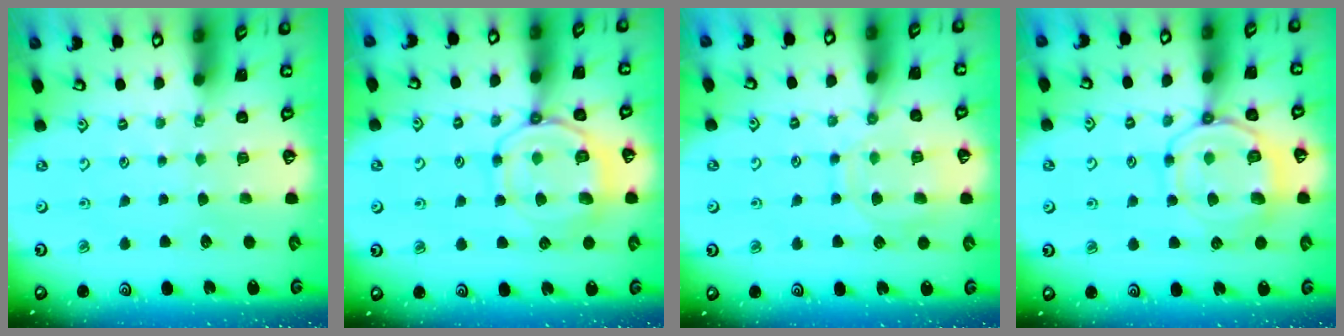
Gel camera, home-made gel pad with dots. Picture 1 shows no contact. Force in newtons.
{"total": 11.3, "press": 11.2, "slide": 1.3}
{"total": 11.3, "press": 11.2, "slide": 0.9}
{"total": 11.3, "press": 11.2, "slide": 1.3}